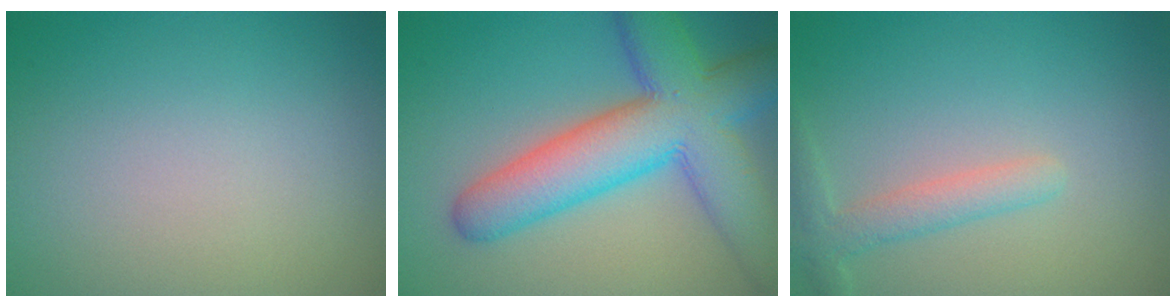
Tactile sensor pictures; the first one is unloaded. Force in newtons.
{"total": 10.4, "press": 10.4, "slide": 0.2}
{"total": 2.4, "press": 2.4, "slide": 0.1}